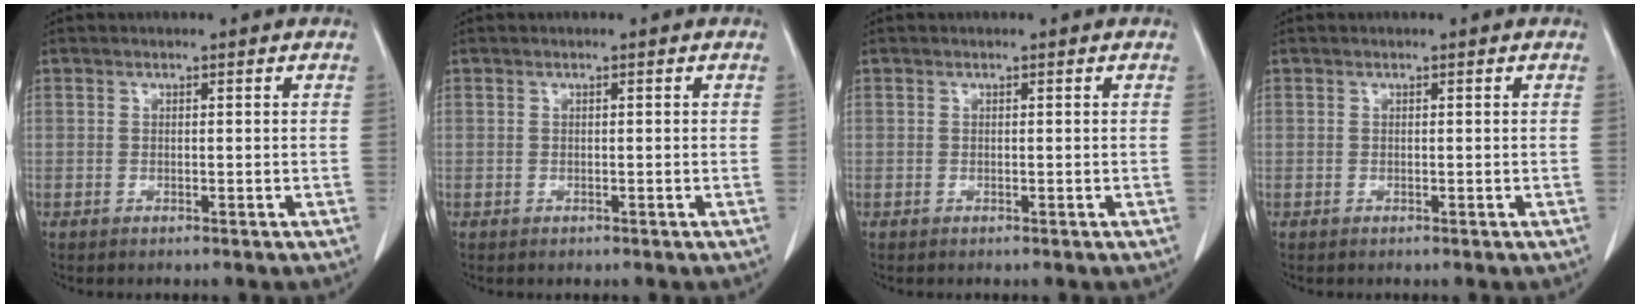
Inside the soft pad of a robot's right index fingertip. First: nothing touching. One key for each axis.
{"total": 0.0}
{"total": 0.0}
{"total": 0.0}